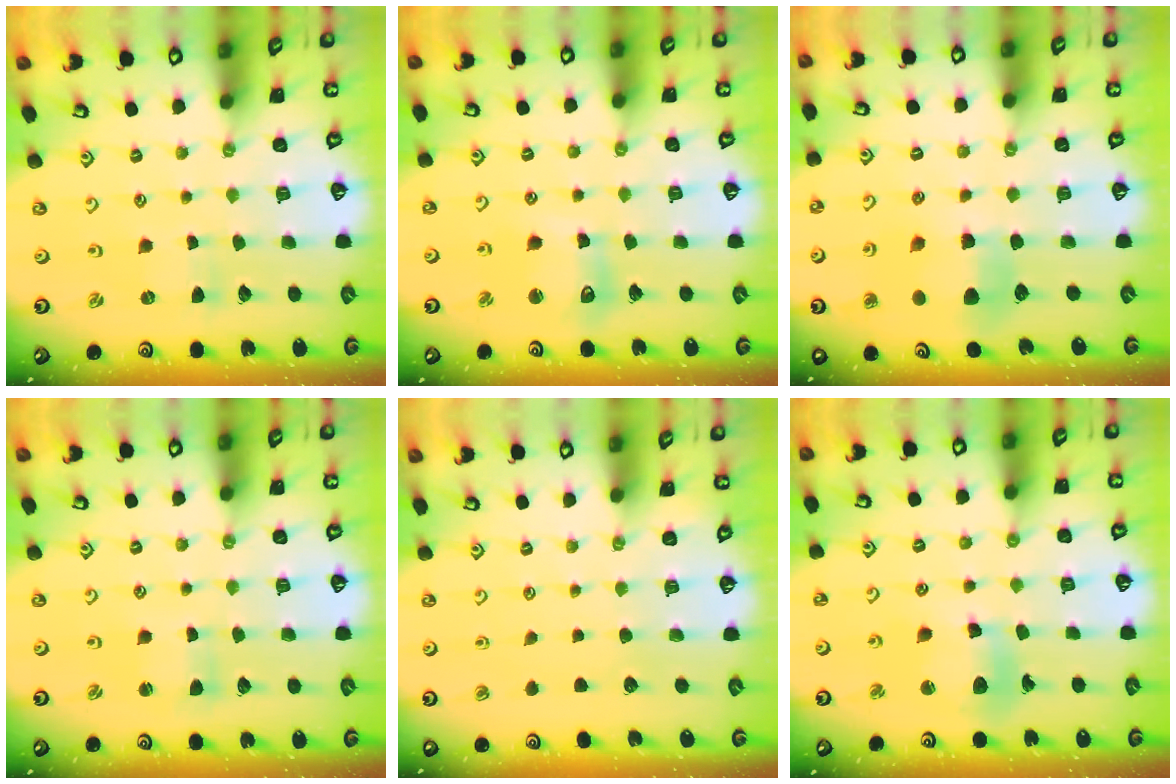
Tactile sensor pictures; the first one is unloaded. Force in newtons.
{"total": 9.3, "press": 9.2, "slide": 1.7}
{"total": 7.0, "press": 6.9, "slide": 1.2}
{"total": 1.7, "press": 1.6, "slide": 0.4}
{"total": 0.0}
{"total": 12.3, "press": 12.1, "slide": 2.2}